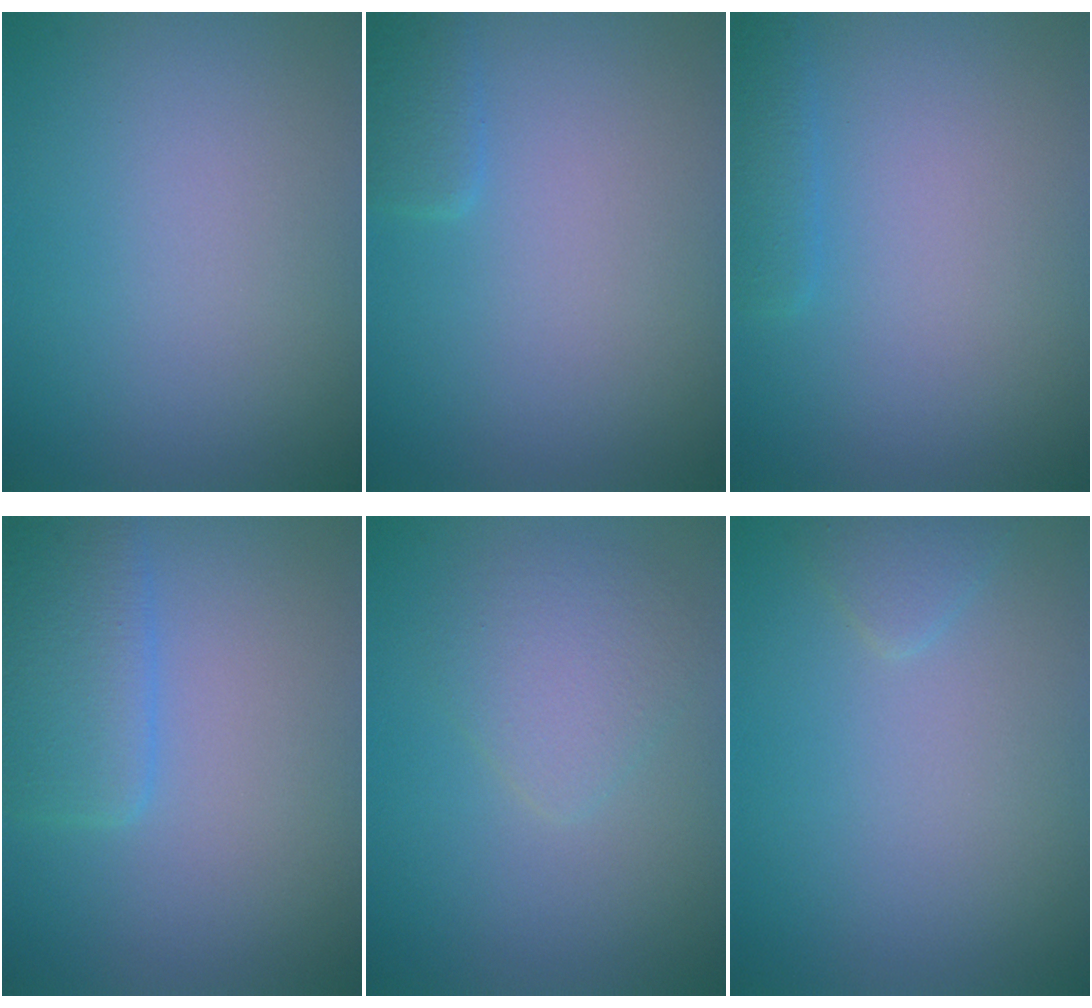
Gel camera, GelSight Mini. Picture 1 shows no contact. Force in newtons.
{"total": 1.4, "press": 1.4, "slide": 0.1}
{"total": 1.4, "press": 1.4, "slide": 0.1}
{"total": 3.9, "press": 3.8, "slide": 0.3}
{"total": 2.6, "press": 2.5, "slide": 0.1}
{"total": 1.1, "press": 1.1, "slide": 0.1}